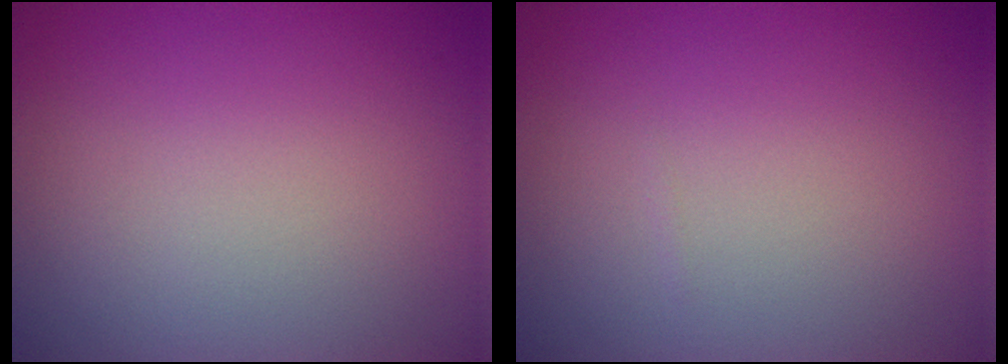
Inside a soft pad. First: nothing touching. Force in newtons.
{"total": 0.0}